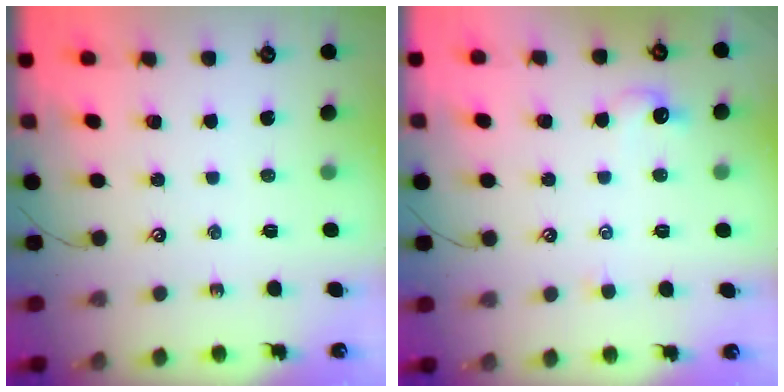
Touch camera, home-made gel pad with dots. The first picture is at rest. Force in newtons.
{"total": 0.5, "press": 0.2, "slide": 0.5}